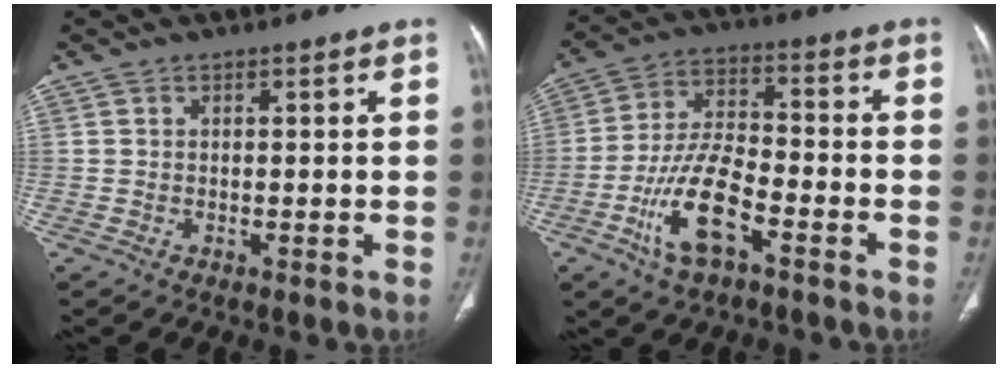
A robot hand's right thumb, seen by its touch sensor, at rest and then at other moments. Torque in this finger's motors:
{"motor_torque": [2.03, 1.51, 1.72, -1.06, 0.48]}